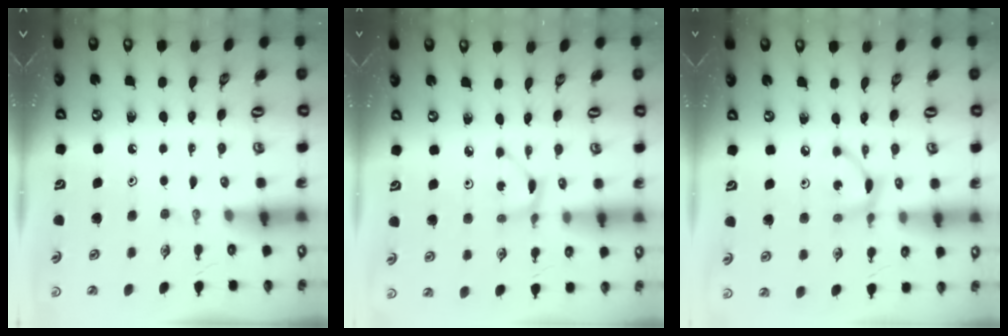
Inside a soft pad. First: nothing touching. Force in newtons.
{"total": 2.6, "press": 2.6, "slide": 0.3}
{"total": 6.2, "press": 6.2, "slide": 0.2}